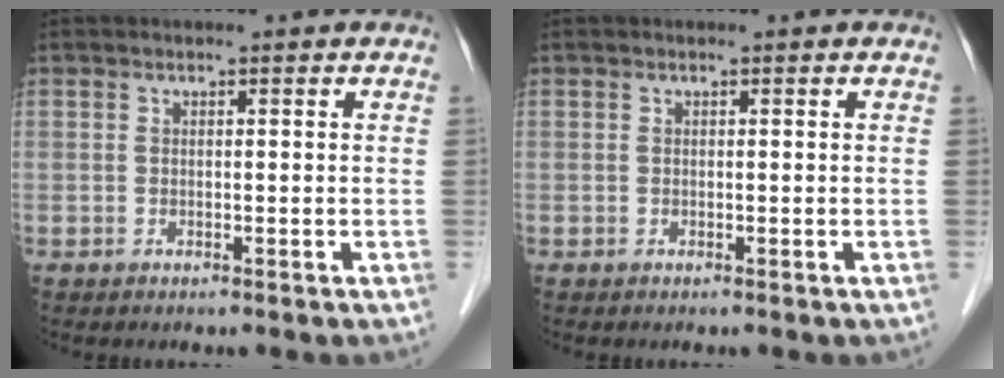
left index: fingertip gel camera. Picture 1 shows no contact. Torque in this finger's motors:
{"motor_torque": [-0.02, 0.02, 0.00, 0.00]}